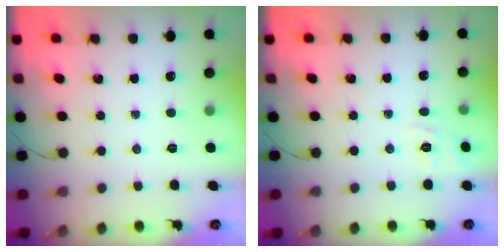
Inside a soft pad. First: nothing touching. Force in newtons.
{"total": 1.9, "press": 0.5, "slide": 1.8}